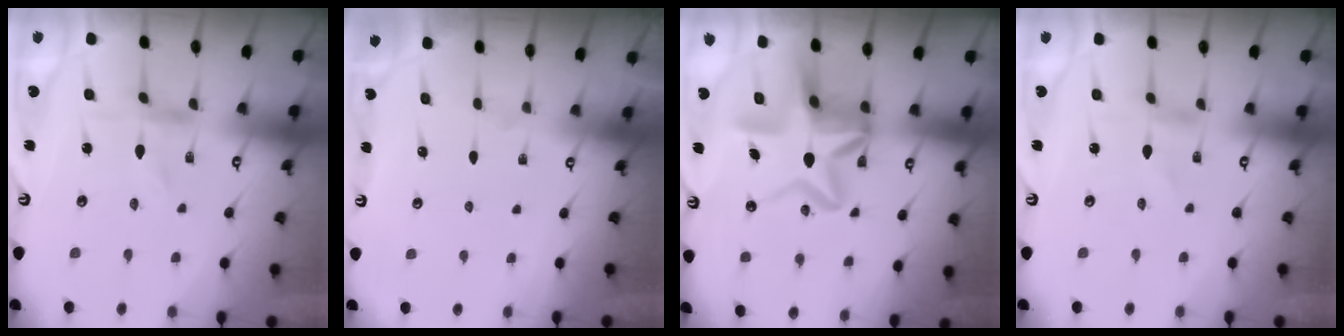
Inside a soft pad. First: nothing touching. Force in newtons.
{"total": 0.0}
{"total": 13.4, "press": 12.9, "slide": 3.5}
{"total": 1.2, "press": 1.1, "slide": 0.1}